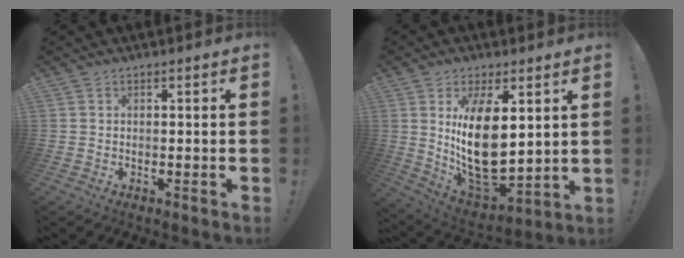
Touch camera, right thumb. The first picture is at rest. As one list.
[{"total": 18.3, "force": [4.9, 9.5, 14.9], "torque": [-0.269, -0.049, 0.092]}]